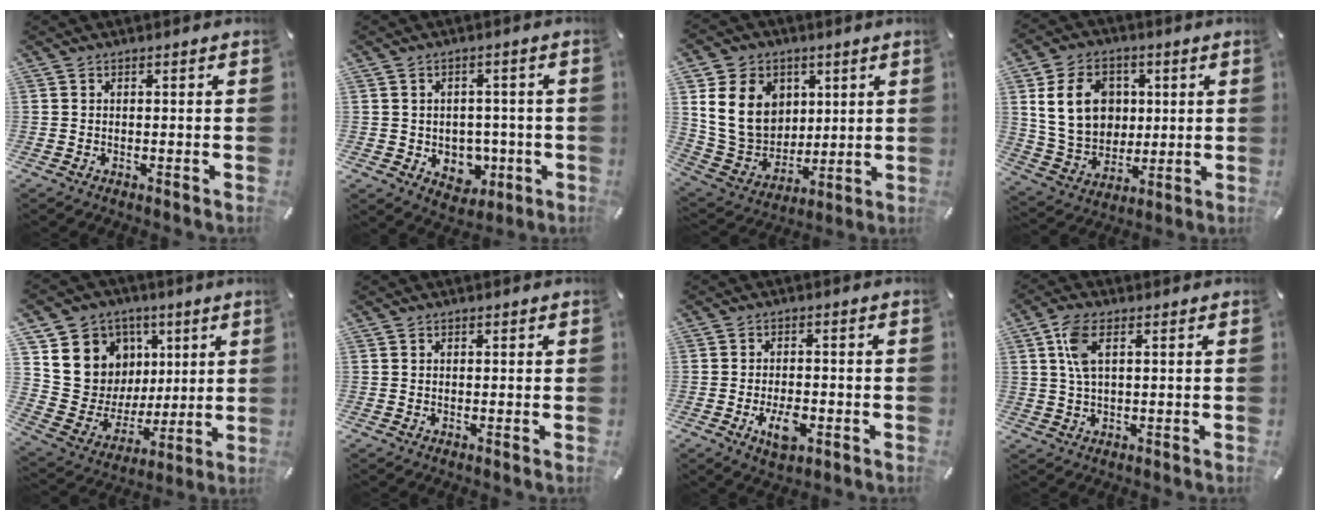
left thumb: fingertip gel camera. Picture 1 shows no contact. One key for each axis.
{"total": 6.5, "fx": -0.6, "fy": 6.0, "fz": 2.4, "tx": -0.019, "ty": 0.002, "tz": -0.003}
{"total": 16.2, "fx": 4.2, "fy": 13.6, "fz": 7.8, "tx": -0.168, "ty": -0.008, "tz": 0.083}
{"total": 14.8, "fx": 2.9, "fy": 12.1, "fz": 8.0, "tx": -0.146, "ty": 0.007, "tz": 0.055}
{"total": 12.3, "fx": 4.3, "fy": 11.5, "fz": 0.8, "tx": -0.006, "ty": -0.052, "tz": 0.097}
{"total": 0.6, "fx": 0.2, "fy": 0.6, "fz": 0.0, "tx": 0.000, "ty": 0.004, "tz": 0.004}
{"total": 6.0, "fx": -2.2, "fy": 3.2, "fz": 4.5, "tx": -0.083, "ty": 0.003, "tz": -0.039}
{"total": 6.4, "fx": 1.9, "fy": 2.9, "fz": 5.4, "tx": -0.128, "ty": 0.004, "tz": 0.029}